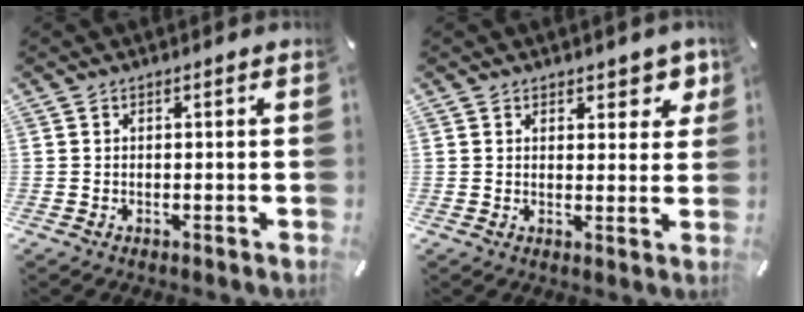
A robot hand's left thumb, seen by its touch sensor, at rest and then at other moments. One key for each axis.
{"total": 5.1, "fx": 3.4, "fy": 3.2, "fz": 2.1, "tx": -0.003, "ty": -0.020, "tz": 0.053}